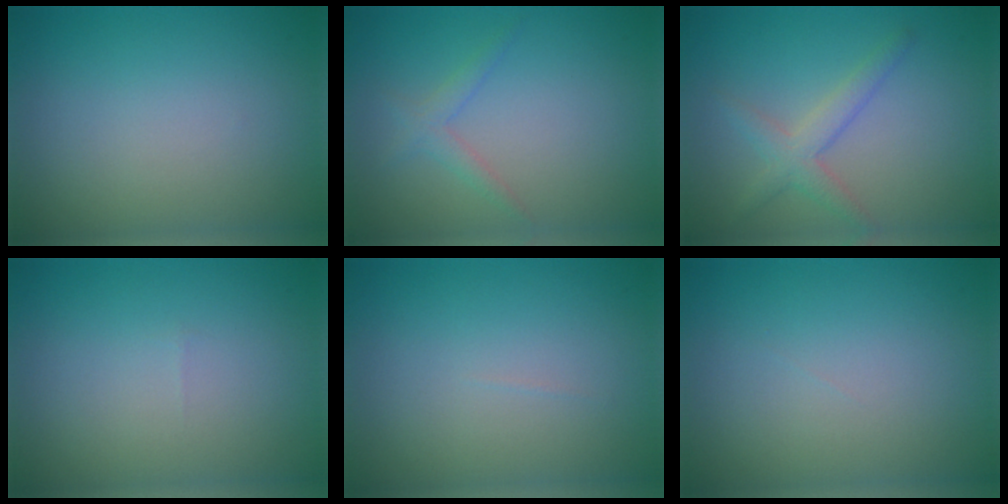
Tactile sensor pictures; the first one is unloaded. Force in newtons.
{"total": 1.5, "press": 1.5, "slide": 0.1}
{"total": 2.6, "press": 2.6, "slide": 0.1}
{"total": 0.0}
{"total": 0.0}
{"total": 0.0}